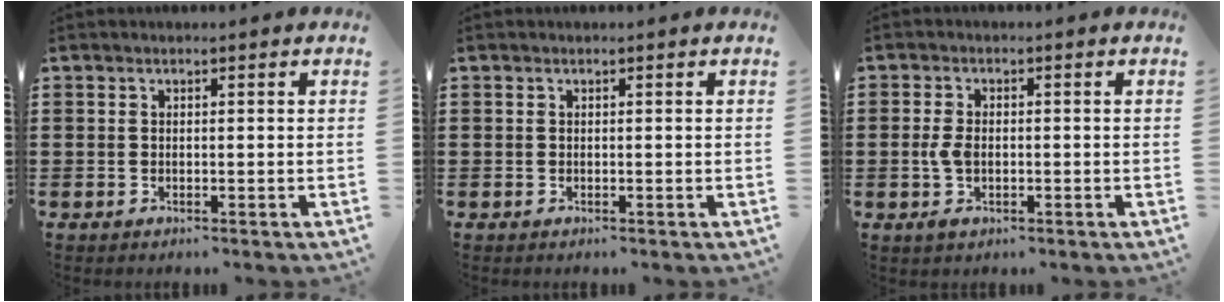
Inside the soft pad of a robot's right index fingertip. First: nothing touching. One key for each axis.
{"total": 0.0}
{"total": 3.2, "fx": -0.6, "fy": 1.7, "fz": 2.7, "tx": -0.066, "ty": -0.007, "tz": -0.013}